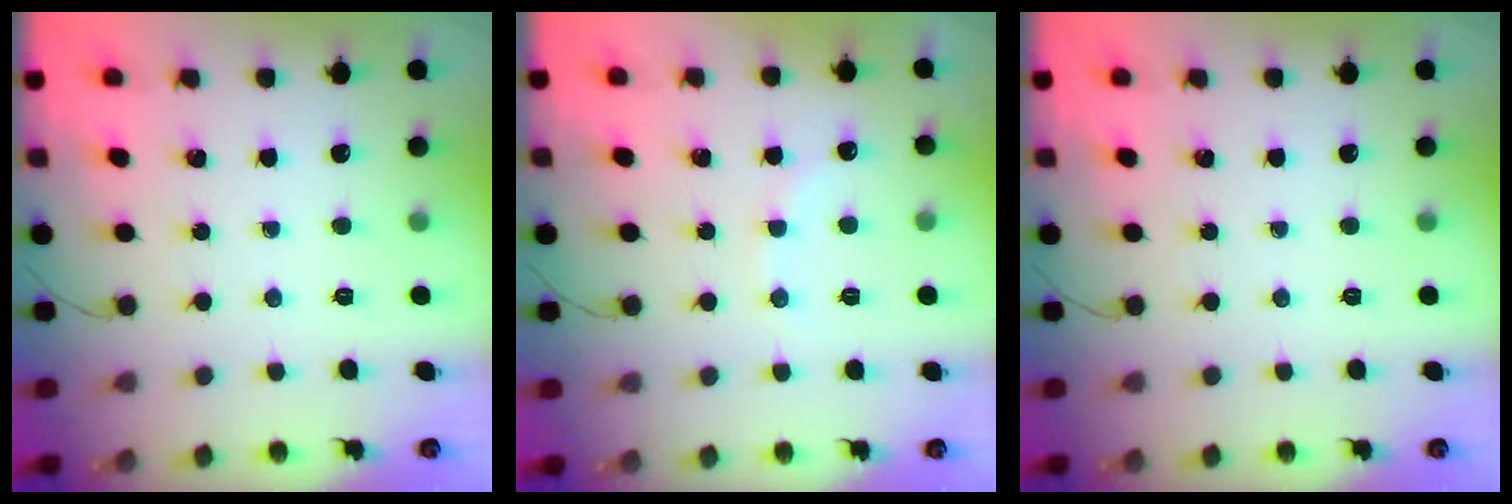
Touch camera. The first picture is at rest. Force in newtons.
{"total": 5.6, "press": 5.4, "slide": 1.4}
{"total": 0.0}